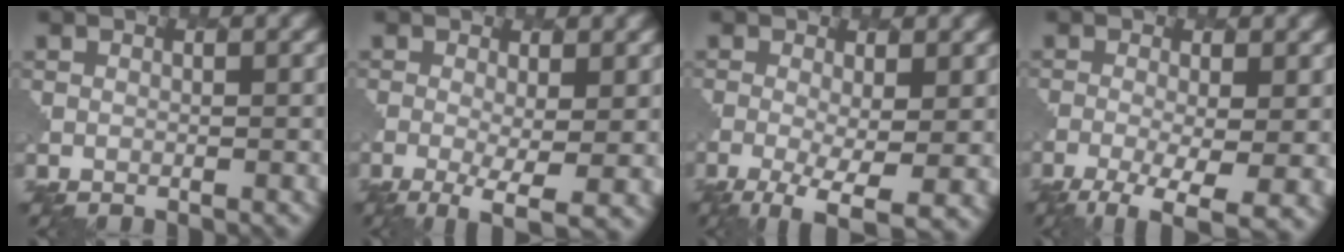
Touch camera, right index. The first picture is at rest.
{"total": 4.8, "force": [-1.1, 1.3, 4.5], "torque": [-0.086, -0.008, -0.019]}
{"total": 5.9, "force": [-1.9, 1.9, 5.3], "torque": [-0.104, -0.013, -0.031]}
{"total": 7.0, "force": [-3.2, 2.3, 5.8], "torque": [-0.107, -0.020, -0.047]}